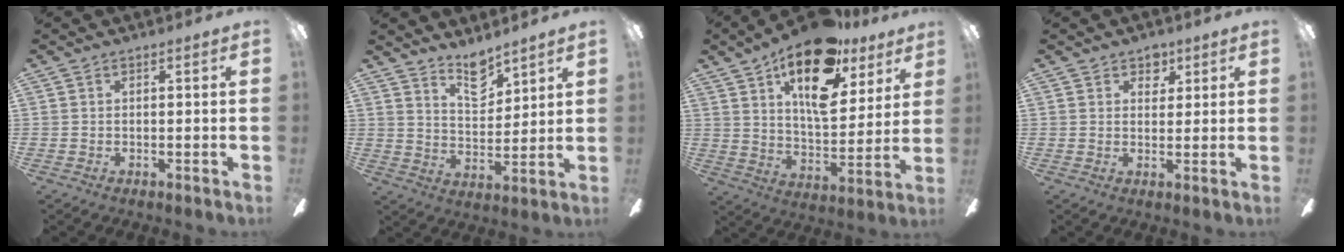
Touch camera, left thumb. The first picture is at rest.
{"total": 8.2, "force": [6.8, 3.2, 3.3], "torque": [-0.044, -0.042, 0.120]}
{"total": 20.7, "force": [12.7, 9.4, 13.4], "torque": [-0.204, -0.067, 0.215]}
{"total": 4.0, "force": [2.7, 2.7, 1.2], "torque": [0.000, -0.011, 0.044]}